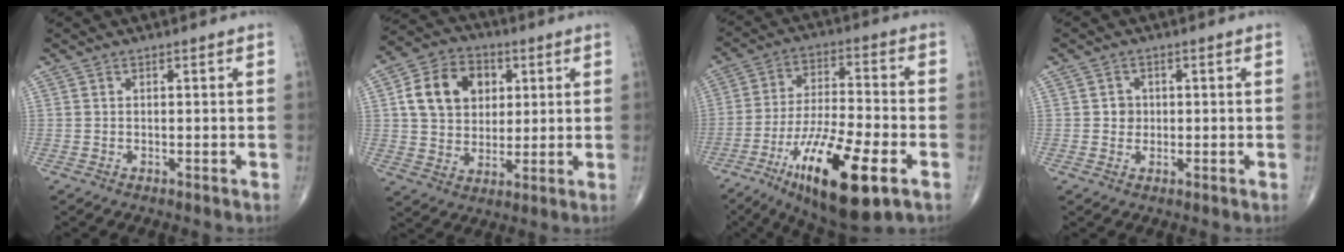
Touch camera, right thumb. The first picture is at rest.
{"total": 13.5, "force": [3.5, 10.5, 7.7], "torque": [-0.102, 0.001, 0.059]}
{"total": 20.4, "force": [-9.2, 5.9, 17.2], "torque": [-0.316, 0.020, -0.150]}
{"total": 2.4, "force": [0.1, 2.2, 0.9], "torque": [0.001, 0.005, 0.000]}